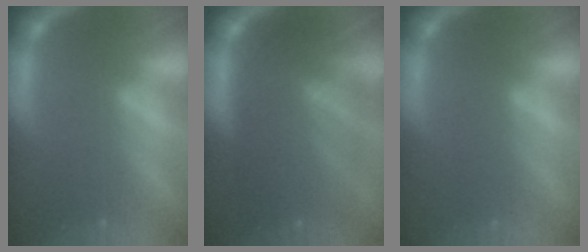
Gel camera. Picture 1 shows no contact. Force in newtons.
{"total": 10.0}
{"total": 0.0}